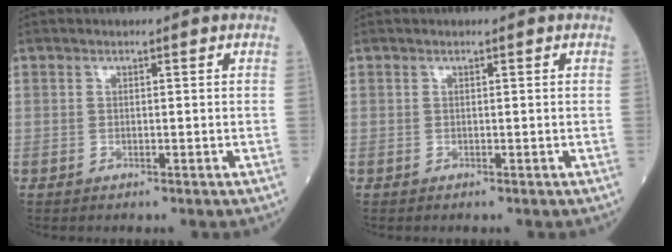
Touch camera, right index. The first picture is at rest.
{"total": 0.0}